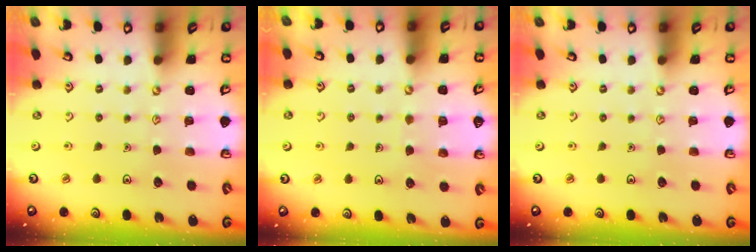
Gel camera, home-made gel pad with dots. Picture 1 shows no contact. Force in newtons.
{"total": 4.8, "press": 4.8, "slide": 0.4}
{"total": 0.0}